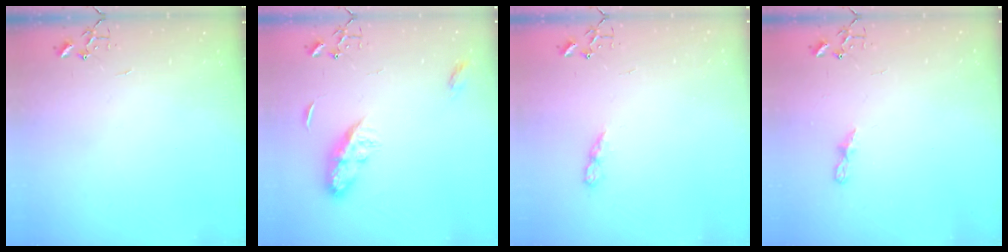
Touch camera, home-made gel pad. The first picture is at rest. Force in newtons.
{"total": 8.8, "press": 8.8, "slide": 0.0}
{"total": 5.8, "press": 5.7, "slide": 0.6}
{"total": 5.3, "press": 5.3, "slide": 0.6}